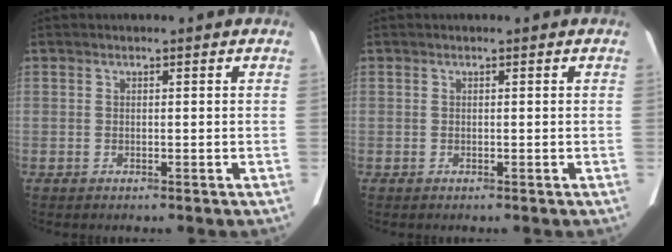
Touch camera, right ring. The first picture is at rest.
{"total": 0.0}